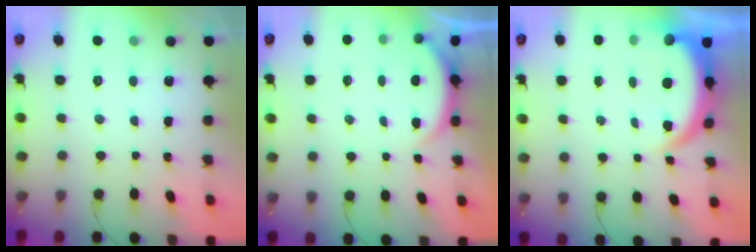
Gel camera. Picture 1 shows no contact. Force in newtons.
{"total": 2.6, "press": 2.5, "slide": 0.6}
{"total": 6.8, "press": 6.8, "slide": 0.9}